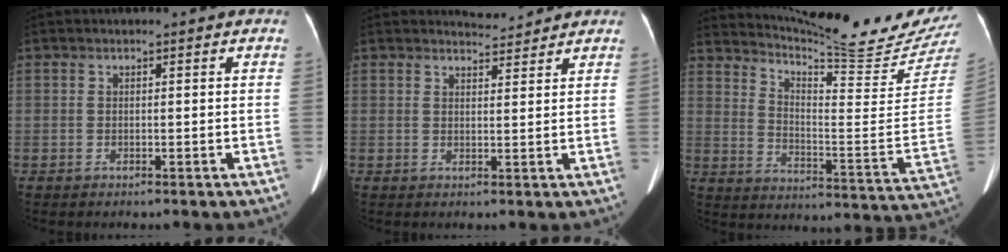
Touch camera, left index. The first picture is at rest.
{"total": 2.6, "force": [2.6, 0.1, -0.3], "torque": [-0.006, -0.005, 0.043]}
{"total": 21.3, "force": [20.2, -1.0, 6.5], "torque": [-0.118, -0.120, 0.270]}